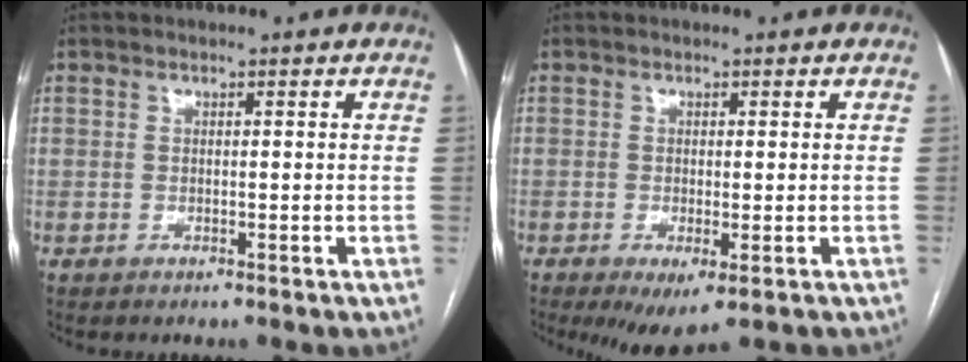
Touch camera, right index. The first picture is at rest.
{"total": 4.8, "force": [-2.4, 1.4, 3.9], "torque": [-0.054, -0.013, -0.029]}